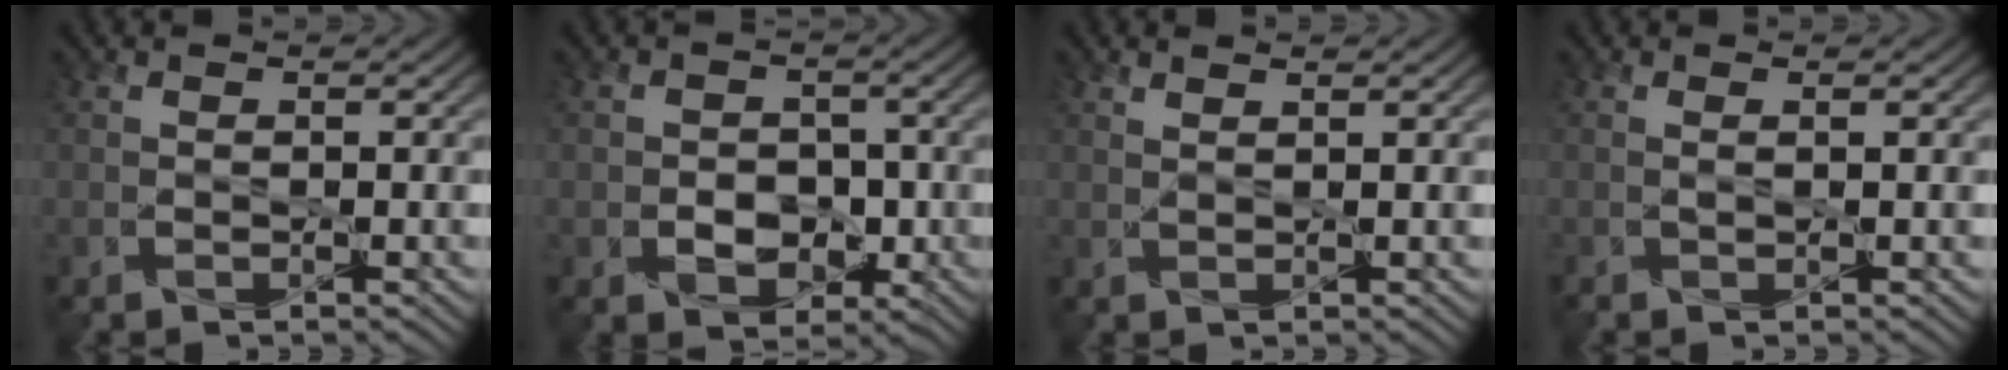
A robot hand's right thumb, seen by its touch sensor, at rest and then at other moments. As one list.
[{"total": 4.3, "force": [-1.2, 3.4, 2.4], "torque": [-0.034, -0.004, -0.023]}, {"total": 1.1, "force": [0.9, 0.1, 0.6], "torque": [-0.013, -0.004, 0.016]}, {"total": 0.6, "force": [0.1, 0.0, 0.6], "torque": [-0.013, 0.004, 0.000]}]